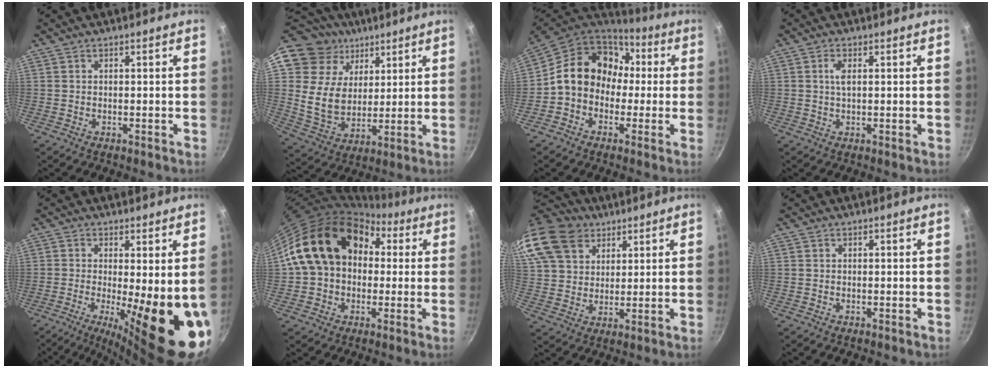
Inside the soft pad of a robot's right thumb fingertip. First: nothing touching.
{"total": 17.3, "force": [8.7, 13.5, 6.6], "torque": [-0.100, -0.030, 0.165]}
{"total": 15.6, "force": [0.9, 12.8, 8.8], "torque": [-0.111, 0.050, -0.004]}
{"total": 2.4, "force": [0.5, 0.9, 2.1], "torque": [-0.044, 0.003, 0.011]}
{"total": 16.3, "force": [-2.2, 4.6, 15.5], "torque": [-0.204, -0.030, -0.024]}
{"total": 18.6, "force": [3.3, 14.3, 11.5], "torque": [-0.167, 0.047, 0.049]}
{"total": 19.0, "force": [12.0, 12.8, 7.3], "torque": [-0.158, 0.000, 0.233]}
{"total": 0.0}